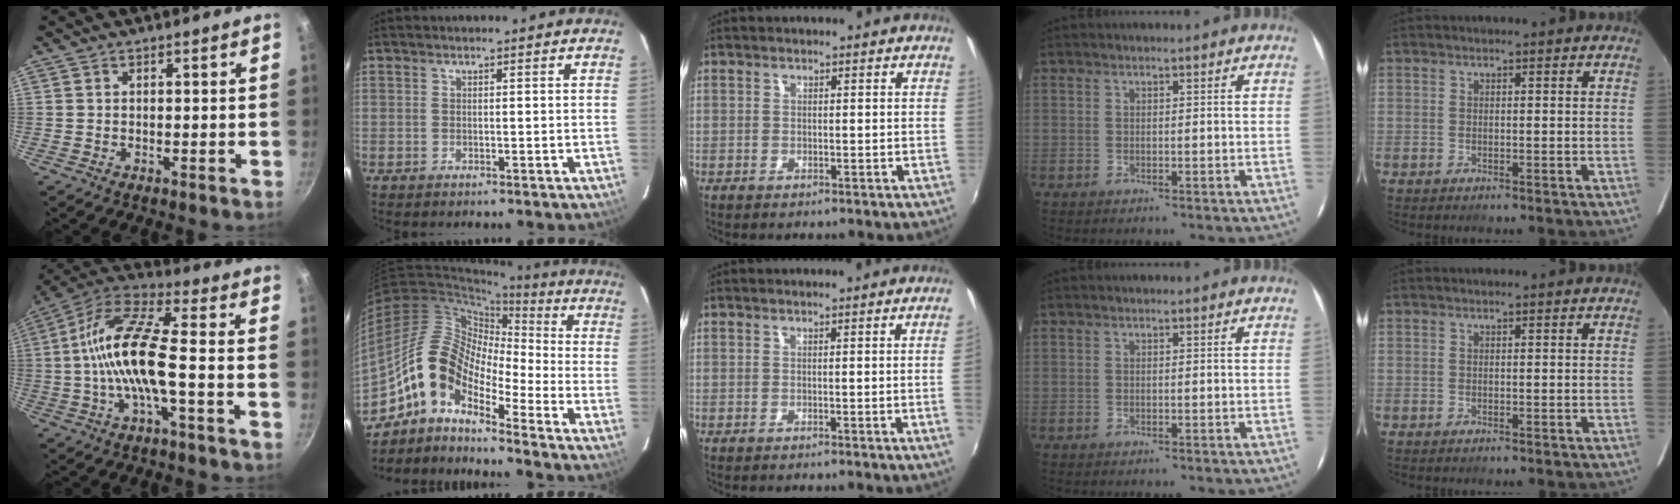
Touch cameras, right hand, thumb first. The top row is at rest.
{"thumb": {"total": 14.9, "force": [-2.1, 4.3, 14.1], "torque": [-0.277, 0.038, -0.057]}, "index": {"total": 11.2, "force": [-7.3, 4.8, 7.0], "torque": [-0.116, 0.021, -0.158]}, "middle": {"total": 2.2, "force": [0.0, -1.4, 1.7], "torque": [-0.018, -0.013, 0.003]}}